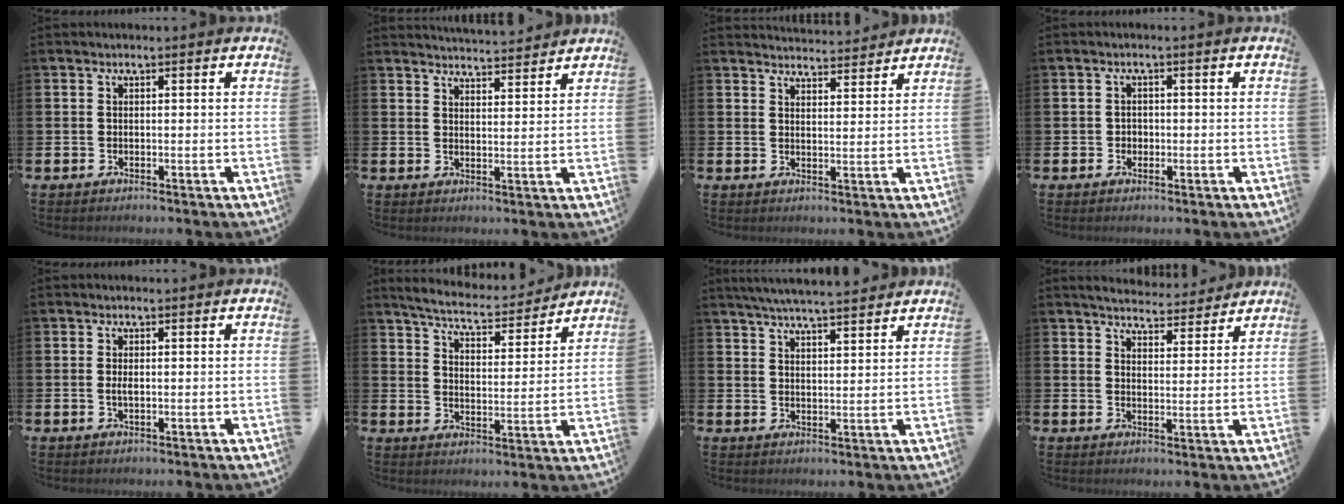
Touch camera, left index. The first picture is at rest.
{"total": 4.1, "force": [4.1, 0.0, -0.2], "torque": [-0.005, -0.029, 0.074]}
{"total": 3.7, "force": [3.7, 0.1, -0.2], "torque": [-0.003, -0.025, 0.067]}
{"total": 1.3, "force": [-0.1, 1.2, 0.4], "torque": [0.001, 0.003, -0.007]}
{"total": 1.1, "force": [0.0, 0.4, 1.0], "torque": [-0.017, 0.002, -0.003]}
{"total": 5.9, "force": [5.7, 0.8, 1.3], "torque": [-0.047, -0.044, 0.096]}
{"total": 5.3, "force": [5.1, 0.1, 1.2], "torque": [-0.036, -0.022, 0.092]}
{"total": 4.6, "force": [4.5, 0.8, 0.2], "torque": [-0.019, -0.031, 0.078]}